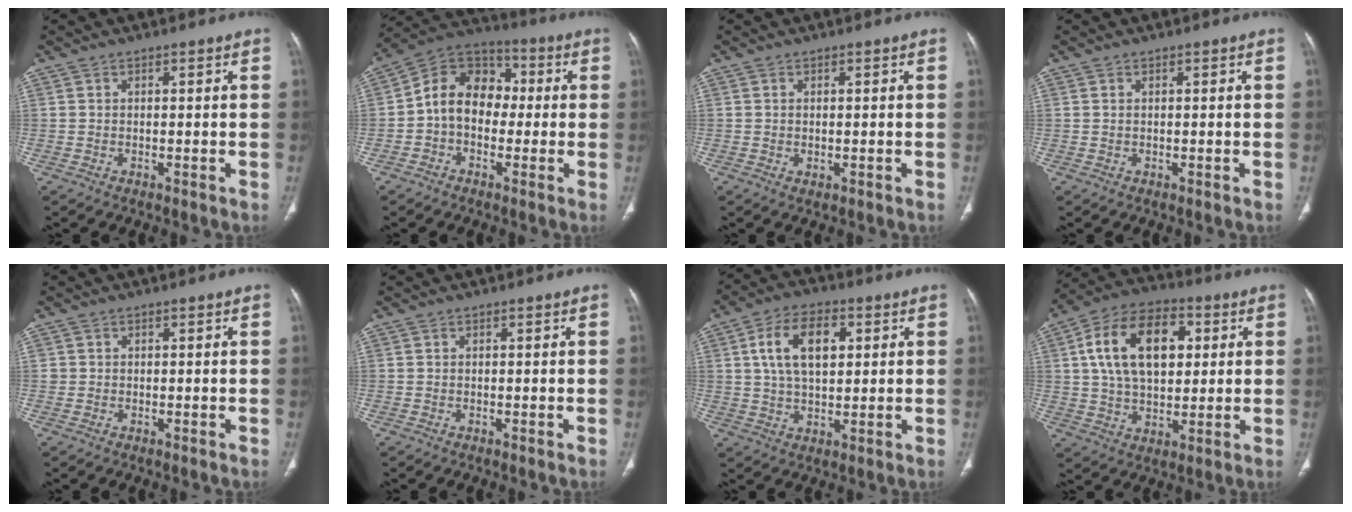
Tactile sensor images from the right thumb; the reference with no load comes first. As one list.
[{"total": 11.8, "force": [-0.6, 9.0, 7.7], "torque": [-0.099, 0.041, -0.028]}, {"total": 0.7, "force": [-0.1, 0.4, 0.6], "torque": [-0.016, -0.005, 0.002]}, {"total": 0.0}, {"total": 0.7, "force": [0.1, 0.7, 0.0], "torque": [0.006, 0.004, 0.001]}, {"total": 0.0}, {"total": 11.1, "force": [2.9, 6.4, 8.5], "torque": [-0.139, 0.004, 0.049]}, {"total": 17.8, "force": [4.2, 10.9, 13.4], "torque": [-0.210, 0.010, 0.070]}]